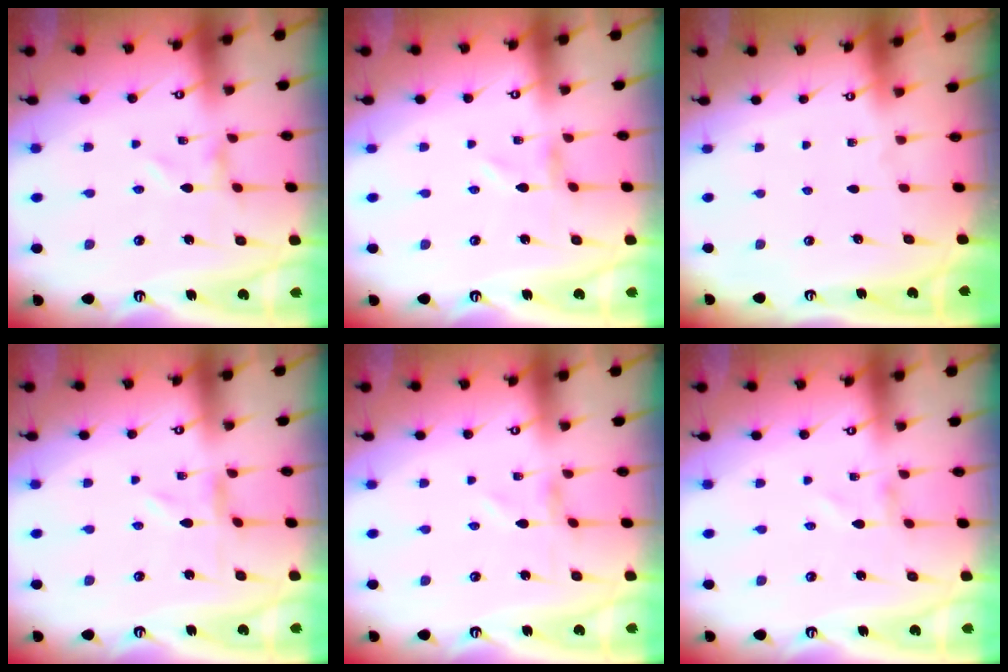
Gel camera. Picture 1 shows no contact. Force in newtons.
{"total": 0.0}
{"total": 0.0}
{"total": 0.0}
{"total": 0.0}
{"total": 1.0, "press": 1.0, "slide": 0.1}